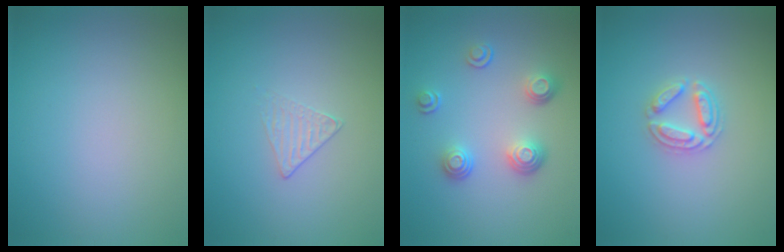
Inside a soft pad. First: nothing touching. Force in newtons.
{"total": 1.1, "press": 0.5, "slide": 1.0}
{"total": 3.4, "press": 2.5, "slide": 2.3}
{"total": 2.8, "press": 2.7, "slide": 0.5}